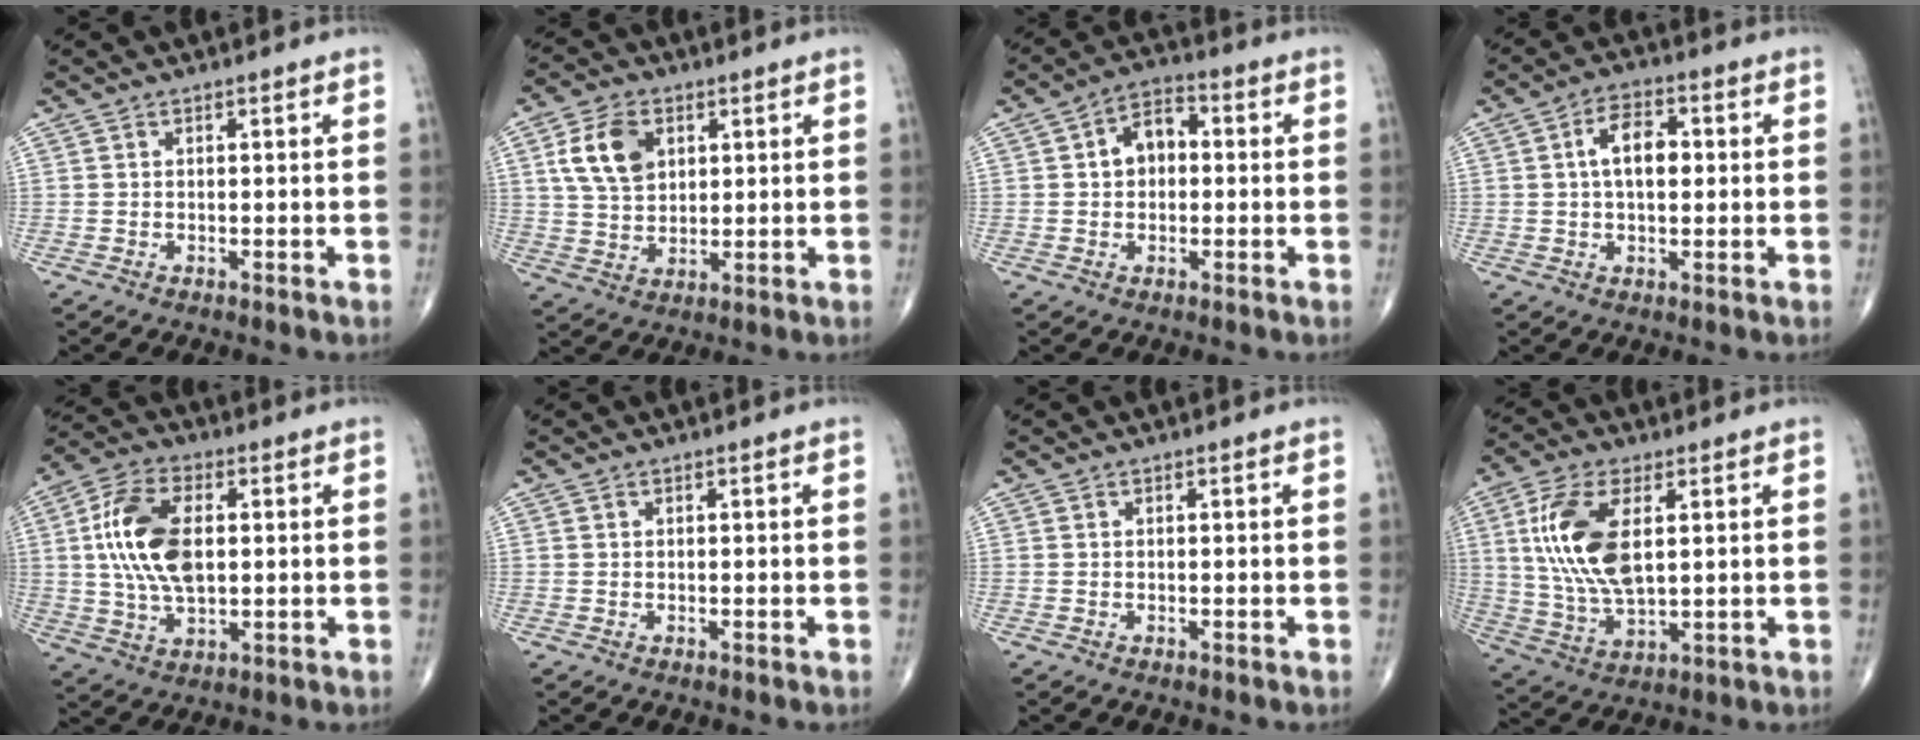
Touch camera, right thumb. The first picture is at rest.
{"total": 9.6, "force": [3.2, 6.4, 6.3], "torque": [-0.104, -0.007, 0.063]}
{"total": 7.0, "force": [0.7, 4.8, 5.0], "torque": [-0.062, 0.022, 0.001]}
{"total": 8.4, "force": [1.5, 4.4, 7.0], "torque": [-0.111, 0.009, 0.021]}
{"total": 14.4, "force": [1.7, 7.9, 11.9], "torque": [-0.231, 0.007, 0.031]}
{"total": 0.0}
{"total": 0.0}
{"total": 14.3, "force": [3.2, 6.7, 12.2], "torque": [-0.251, -0.011, 0.068]}